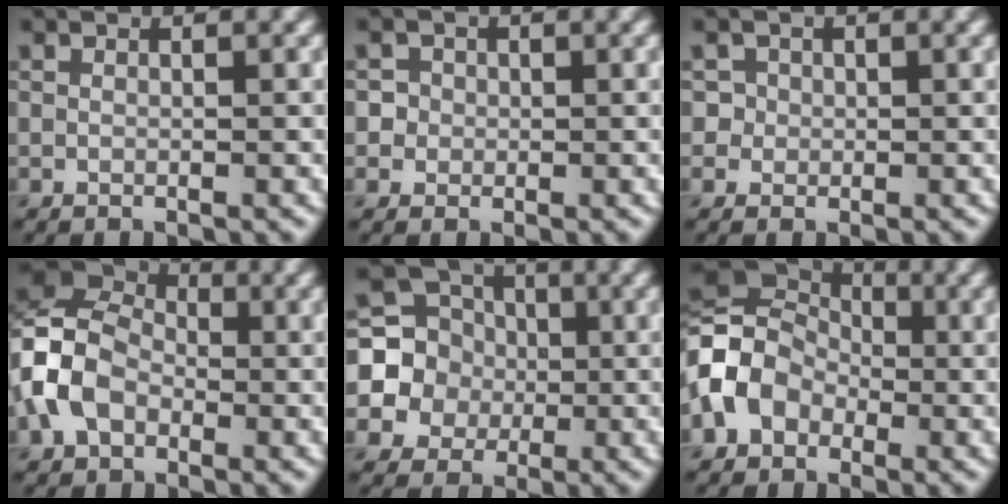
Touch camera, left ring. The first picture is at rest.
{"total": 2.4, "force": [0.5, 2.2, 0.7], "torque": [0.005, 0.003, 0.004]}
{"total": 1.8, "force": [0.5, 1.7, 0.4], "torque": [0.003, -0.002, 0.018]}
{"total": 7.3, "force": [-2.0, 5.6, 4.2], "torque": [-0.092, 0.005, -0.055]}
{"total": 7.4, "force": [-0.3, 7.1, 2.0], "torque": [-0.048, 0.026, -0.033]}
{"total": 8.2, "force": [-1.4, 6.4, 4.9], "torque": [-0.100, 0.009, -0.049]}